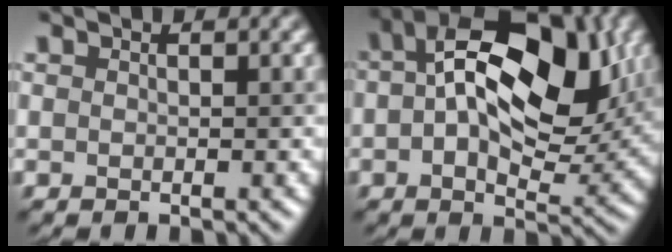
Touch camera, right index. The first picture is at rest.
{"total": 14.7, "force": [3.9, 7.8, 11.8], "torque": [-0.170, 0.017, 0.049]}